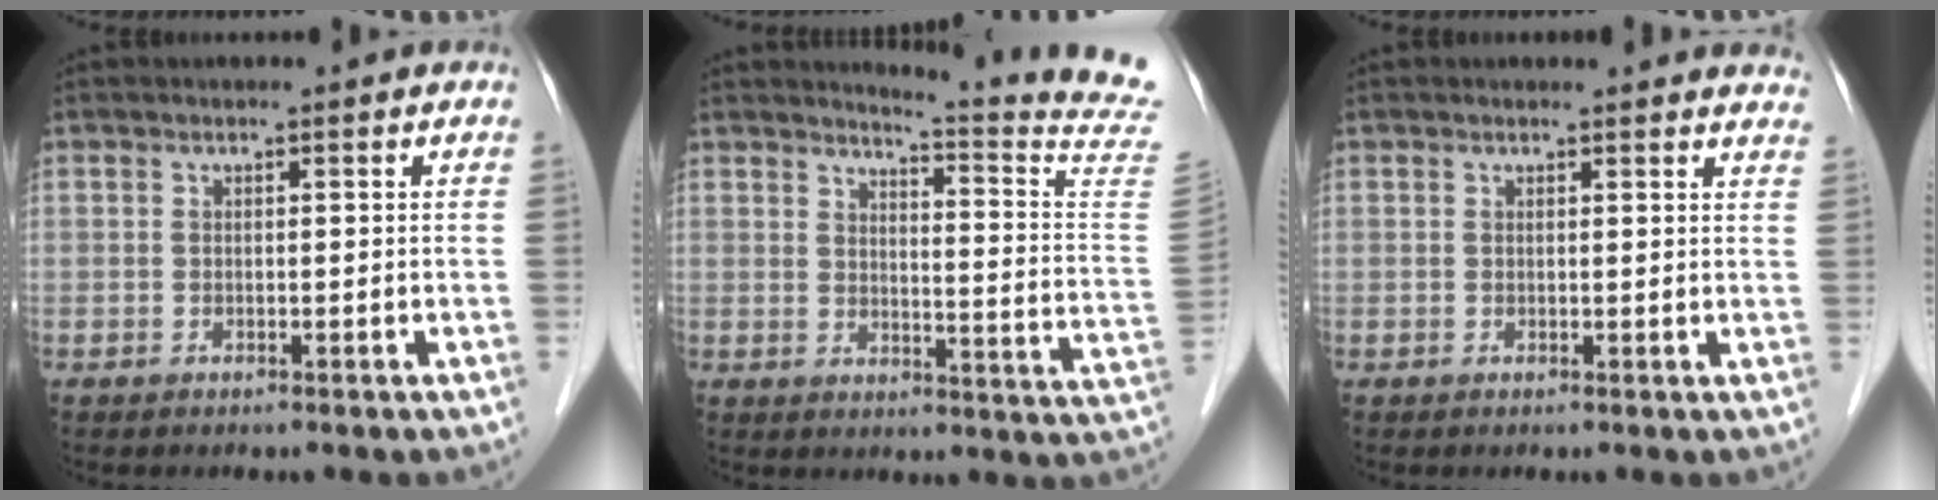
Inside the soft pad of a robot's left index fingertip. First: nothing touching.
{"total": 15.6, "force": [14.9, -2.5, 3.9], "torque": [-0.062, -0.145, 0.153]}
{"total": 8.9, "force": [8.5, 1.6, 1.8], "torque": [0.006, -0.004, 0.066]}